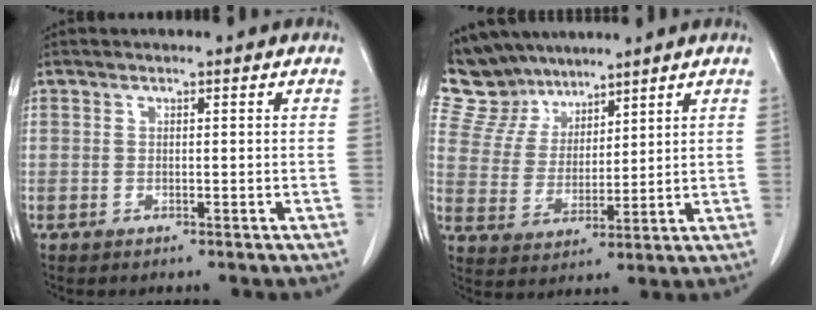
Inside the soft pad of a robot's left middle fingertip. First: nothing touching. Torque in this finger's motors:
{"motor_torque": [0.00, -0.27, -0.14, -0.10]}